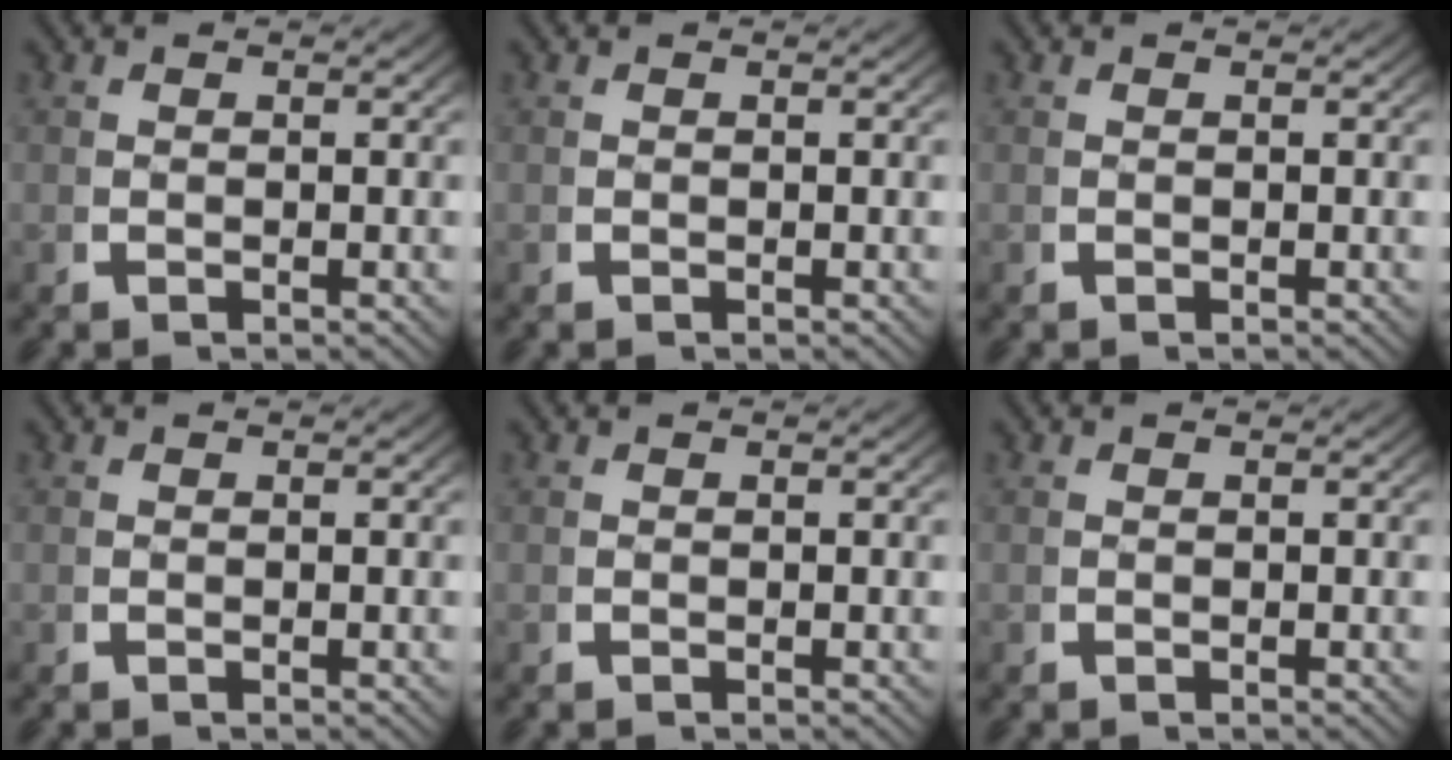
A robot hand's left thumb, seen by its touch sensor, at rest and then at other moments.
{"total": 0.0}
{"total": 0.0}
{"total": 0.0}
{"total": 0.0}
{"total": 0.0}